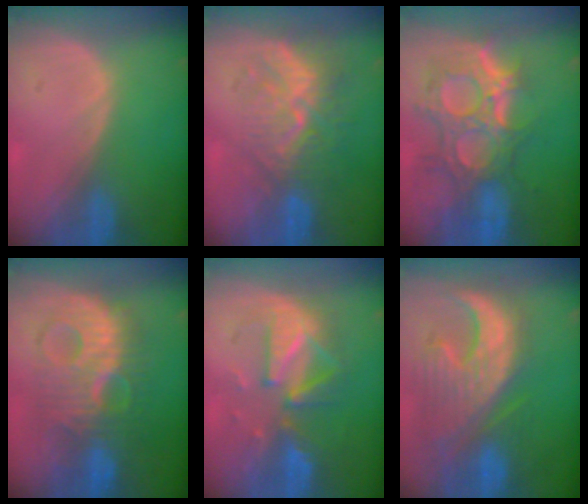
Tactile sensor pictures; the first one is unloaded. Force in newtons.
{"total": 9.6, "press": 8.5, "slide": 4.4}
{"total": 12.0, "press": 10.6, "slide": 5.6}
{"total": 10.2, "press": 10.2, "slide": 0.4}
{"total": 8.4, "press": 8.4, "slide": 0.9}
{"total": 12.4, "press": 11.2, "slide": 5.4}